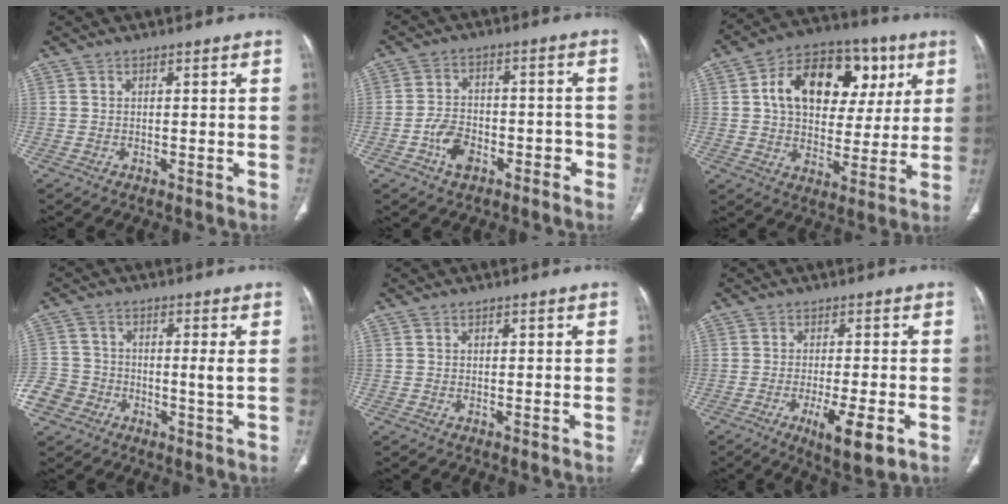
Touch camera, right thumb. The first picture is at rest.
{"total": 8.1, "force": [-4.1, 5.0, 5.0], "torque": [-0.063, 0.034, -0.065]}
{"total": 20.6, "force": [6.2, 13.6, 14.1], "torque": [-0.175, 0.012, 0.094]}
{"total": 7.7, "force": [-2.3, 5.5, 4.9], "torque": [-0.082, 0.021, -0.047]}
{"total": 0.7, "force": [0.2, 0.5, 0.5], "torque": [-0.003, 0.001, 0.002]}
{"total": 8.2, "force": [-3.2, 1.9, 7.3], "torque": [-0.121, -0.013, -0.047]}